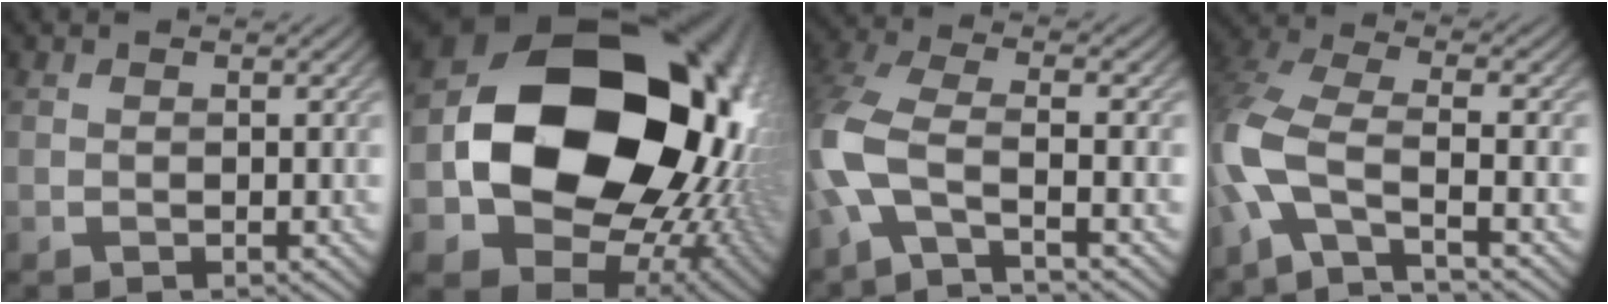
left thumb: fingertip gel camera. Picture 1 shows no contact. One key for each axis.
{"total": 21.8, "fx": 2.1, "fy": 17.4, "fz": 13.1, "tx": -0.256, "ty": -0.056, "tz": 0.081}
{"total": 8.6, "fx": -3.2, "fy": 2.9, "fz": 7.5, "tx": -0.178, "ty": 0.001, "tz": -0.085}
{"total": 9.9, "fx": -4.1, "fy": 3.6, "fz": 8.3, "tx": -0.188, "ty": -0.005, "tz": -0.099}